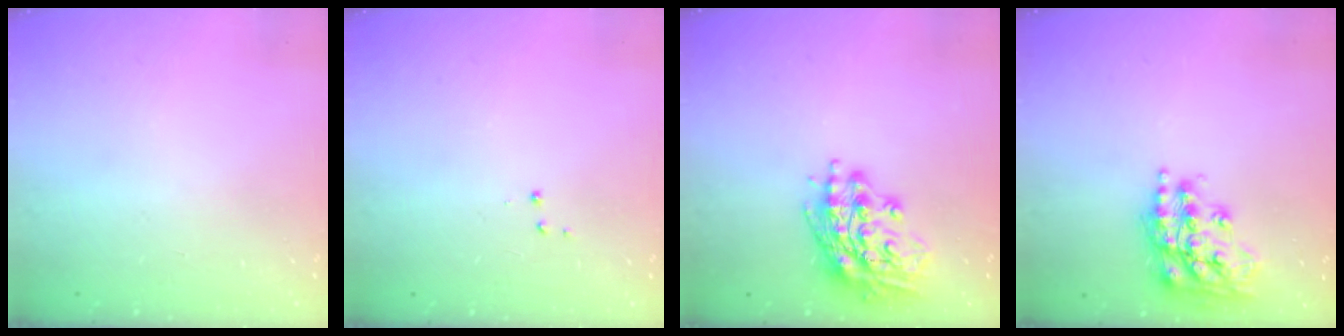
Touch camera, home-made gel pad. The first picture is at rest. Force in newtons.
{"total": 2.8, "press": 2.7, "slide": 0.5}
{"total": 16.1, "press": 15.9, "slide": 2.1}
{"total": 16.5, "press": 16.5, "slide": 1.1}